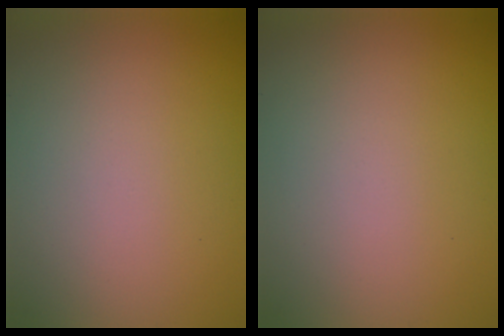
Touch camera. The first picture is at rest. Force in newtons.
{"total": 0.0}